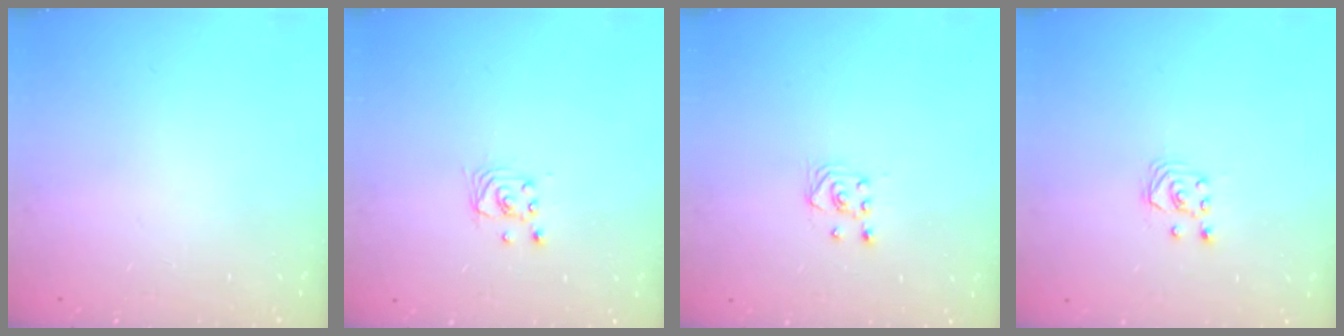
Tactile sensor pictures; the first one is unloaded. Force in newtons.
{"total": 2.5, "press": 2.5, "slide": 0.1}
{"total": 3.0, "press": 2.8, "slide": 1.1}
{"total": 2.6, "press": 2.6, "slide": 0.3}